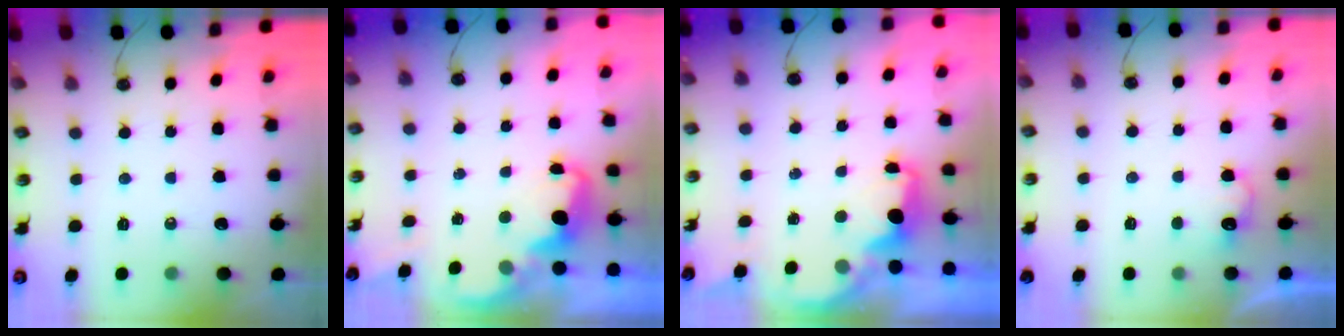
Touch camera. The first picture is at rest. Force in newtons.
{"total": 2.1, "press": 2.0, "slide": 0.6}
{"total": 2.2, "press": 2.1, "slide": 0.6}
{"total": 8.2, "press": 8.1, "slide": 1.0}